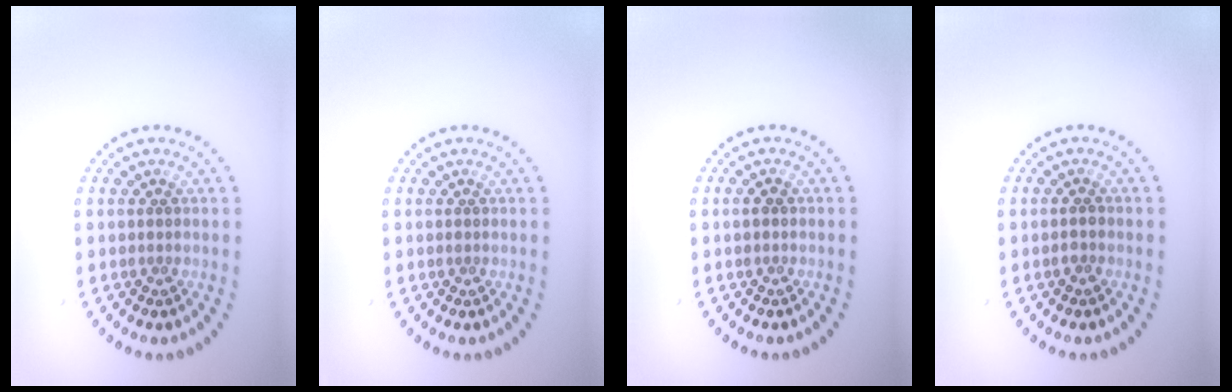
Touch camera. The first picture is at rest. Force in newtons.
{"total": 0.0}
{"total": 0.9, "press": 0.9, "slide": 0.1}
{"total": 0.8, "press": 0.8, "slide": 0.1}